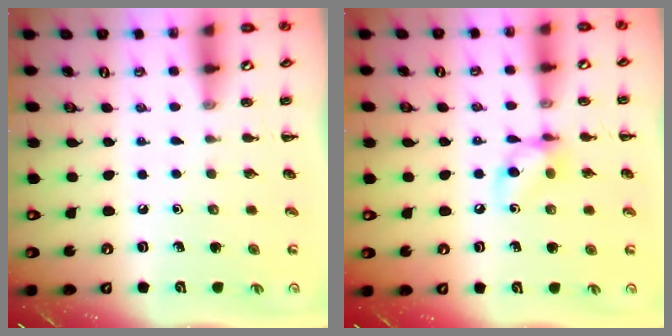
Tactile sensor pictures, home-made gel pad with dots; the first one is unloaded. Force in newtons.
{"total": 7.8, "press": 7.7, "slide": 0.9}